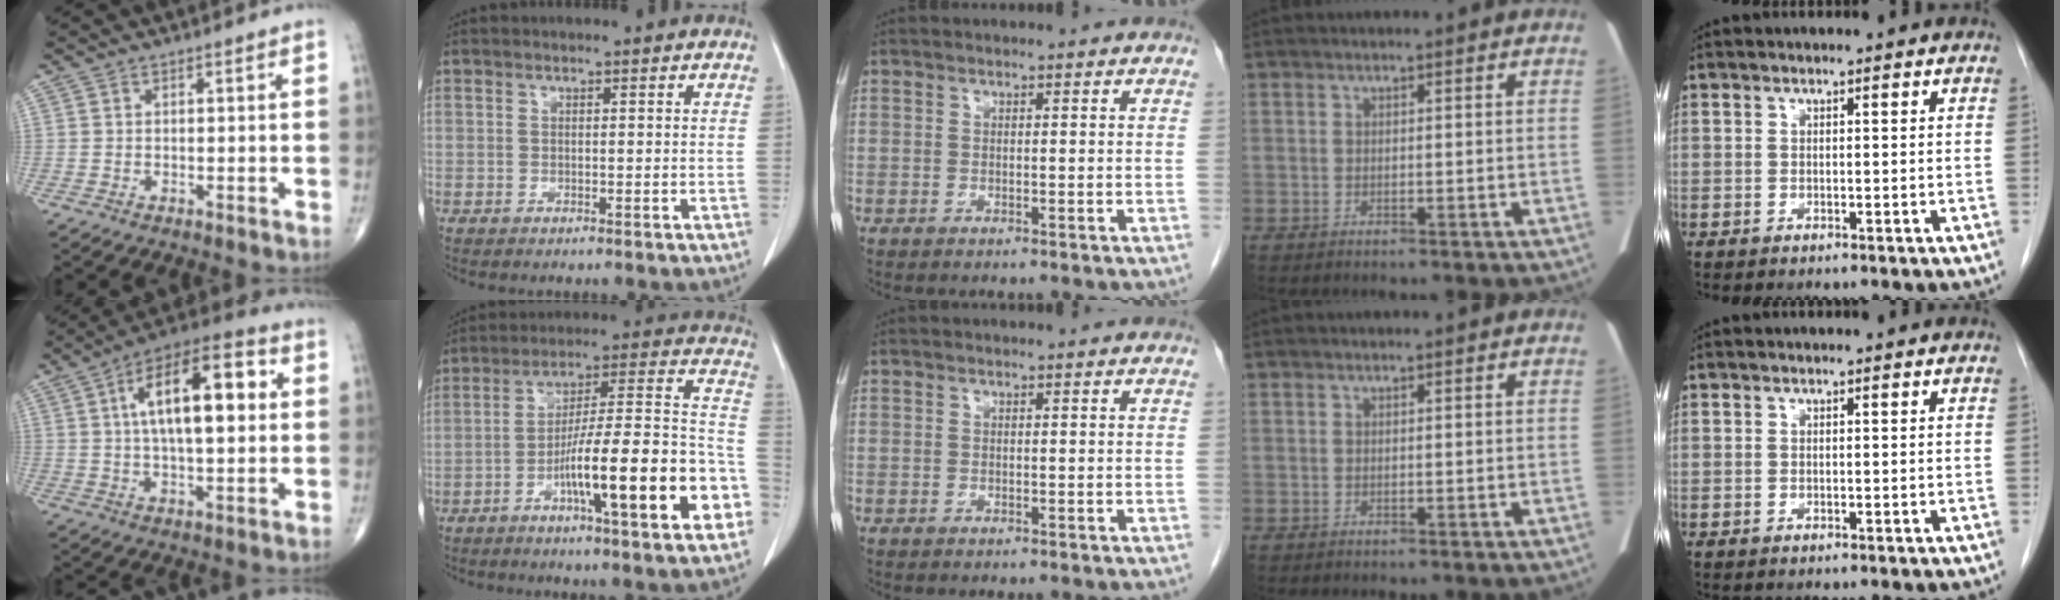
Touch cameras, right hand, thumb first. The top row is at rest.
{"thumb": {"total": 18.1, "force": [3.4, 7.5, 16.1], "torque": [-0.244, 0.022, 0.046]}, "index": {"total": 20.0, "force": [-7.6, 2.1, 18.3], "torque": [-0.244, 0.015, -0.114]}}